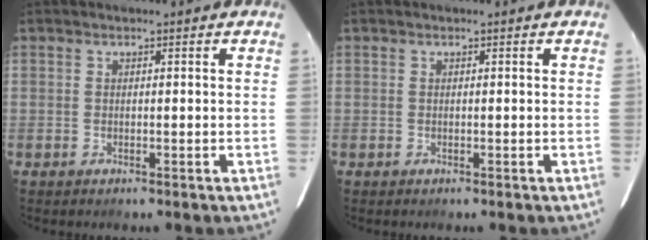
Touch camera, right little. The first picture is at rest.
{"total": 0.0}